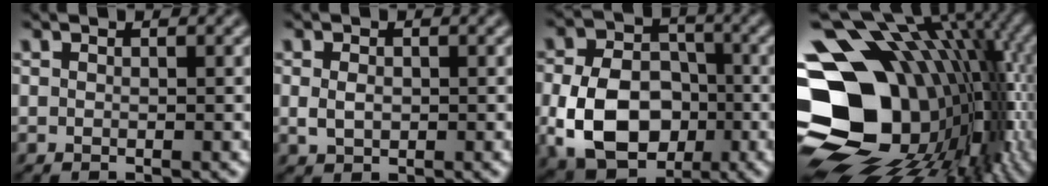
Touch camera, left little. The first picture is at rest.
{"total": 1.6, "force": [-0.2, 1.1, 1.1], "torque": [-0.027, 0.000, -0.003]}
{"total": 10.0, "force": [-2.4, 7.3, 6.4], "torque": [-0.117, -0.010, -0.048]}
{"total": 19.9, "force": [-1.6, 15.0, 12.9], "torque": [-0.216, 0.001, -0.004]}